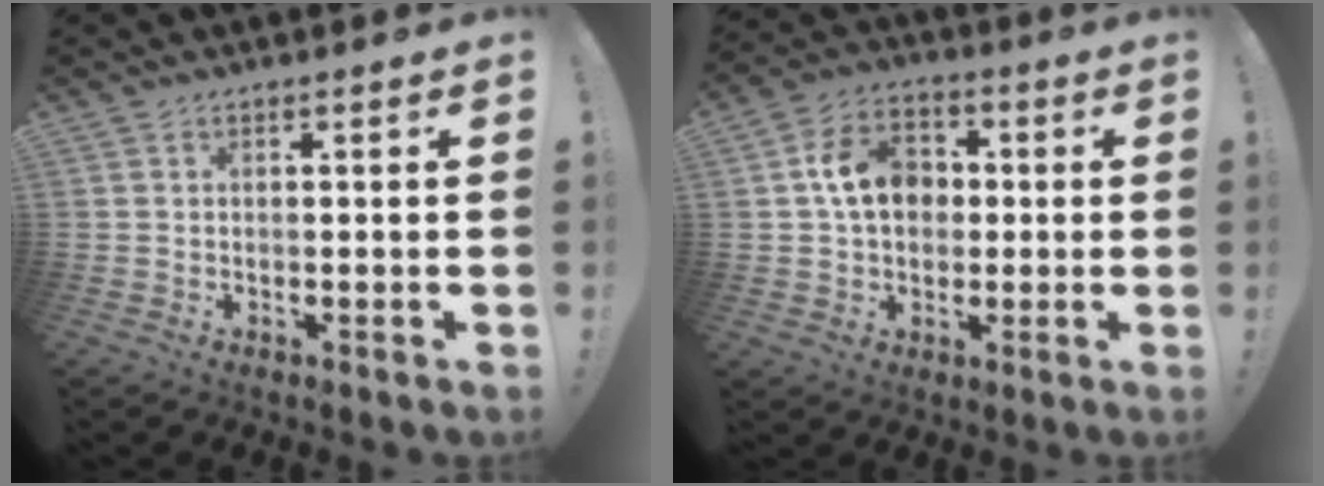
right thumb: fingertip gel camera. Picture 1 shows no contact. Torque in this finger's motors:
{"motor_torque": [1.44, 1.65, 0.20, 0.19, 0.33]}